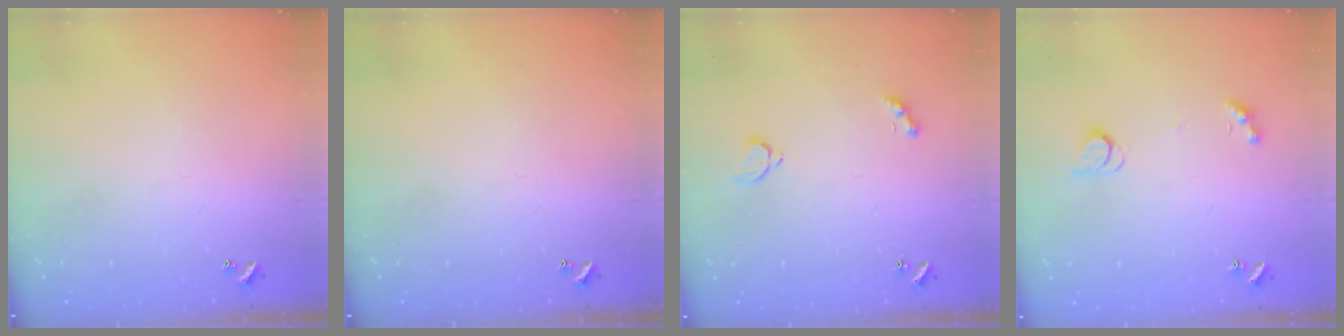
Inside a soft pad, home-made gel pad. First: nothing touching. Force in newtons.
{"total": 0.0}
{"total": 2.1, "press": 2.1, "slide": 0.5}
{"total": 2.1, "press": 2.1, "slide": 0.4}